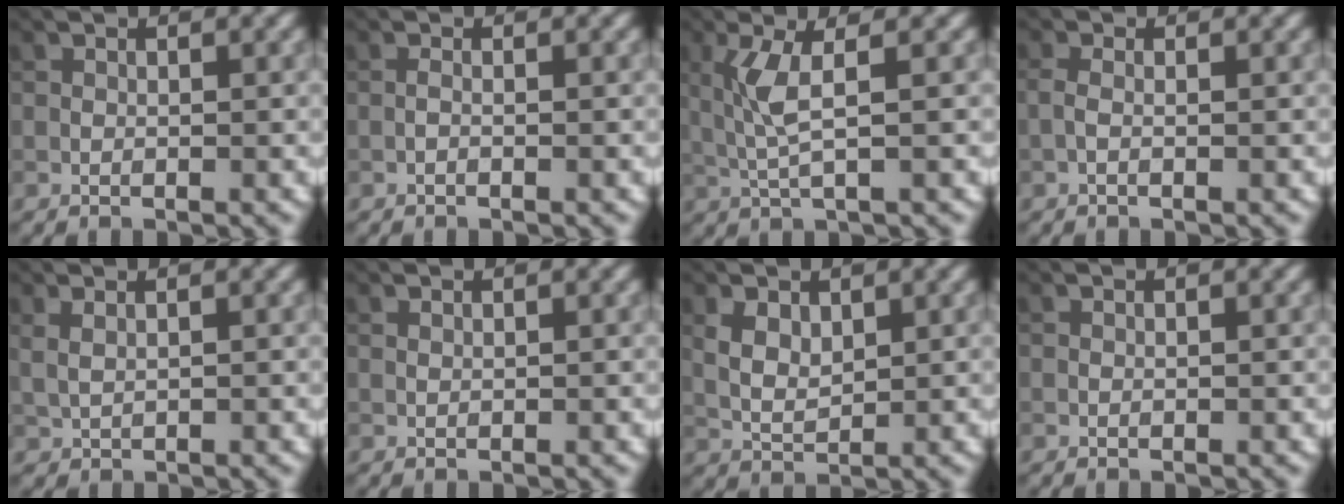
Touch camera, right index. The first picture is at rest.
{"total": 0.5, "force": [-0.2, 0.0, 0.5], "torque": [-0.012, 0.000, -0.006]}
{"total": 3.3, "force": [0.7, 0.6, 3.2], "torque": [-0.078, -0.002, 0.018]}
{"total": 1.1, "force": [-0.2, 0.5, 1.0], "torque": [-0.026, 0.000, -0.008]}
{"total": 1.1, "force": [0.7, 0.5, 0.7], "torque": [-0.020, -0.003, 0.020]}
{"total": 0.0}
{"total": 2.6, "force": [1.1, 1.6, 1.8], "torque": [-0.043, -0.003, 0.025]}
{"total": 0.0}